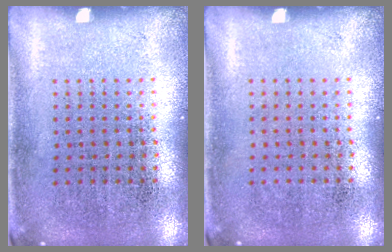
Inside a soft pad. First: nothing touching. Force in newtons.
{"total": 0.0}